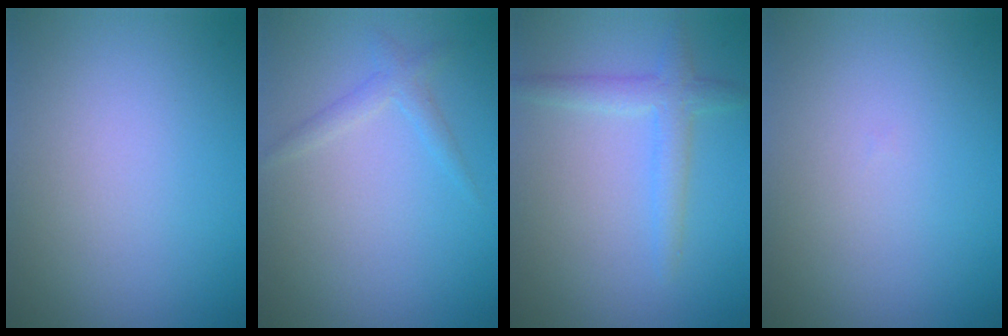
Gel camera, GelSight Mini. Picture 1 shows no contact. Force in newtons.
{"total": 1.5, "press": 1.5, "slide": 0.1}
{"total": 2.4, "press": 2.4, "slide": 0.1}
{"total": 0.0}